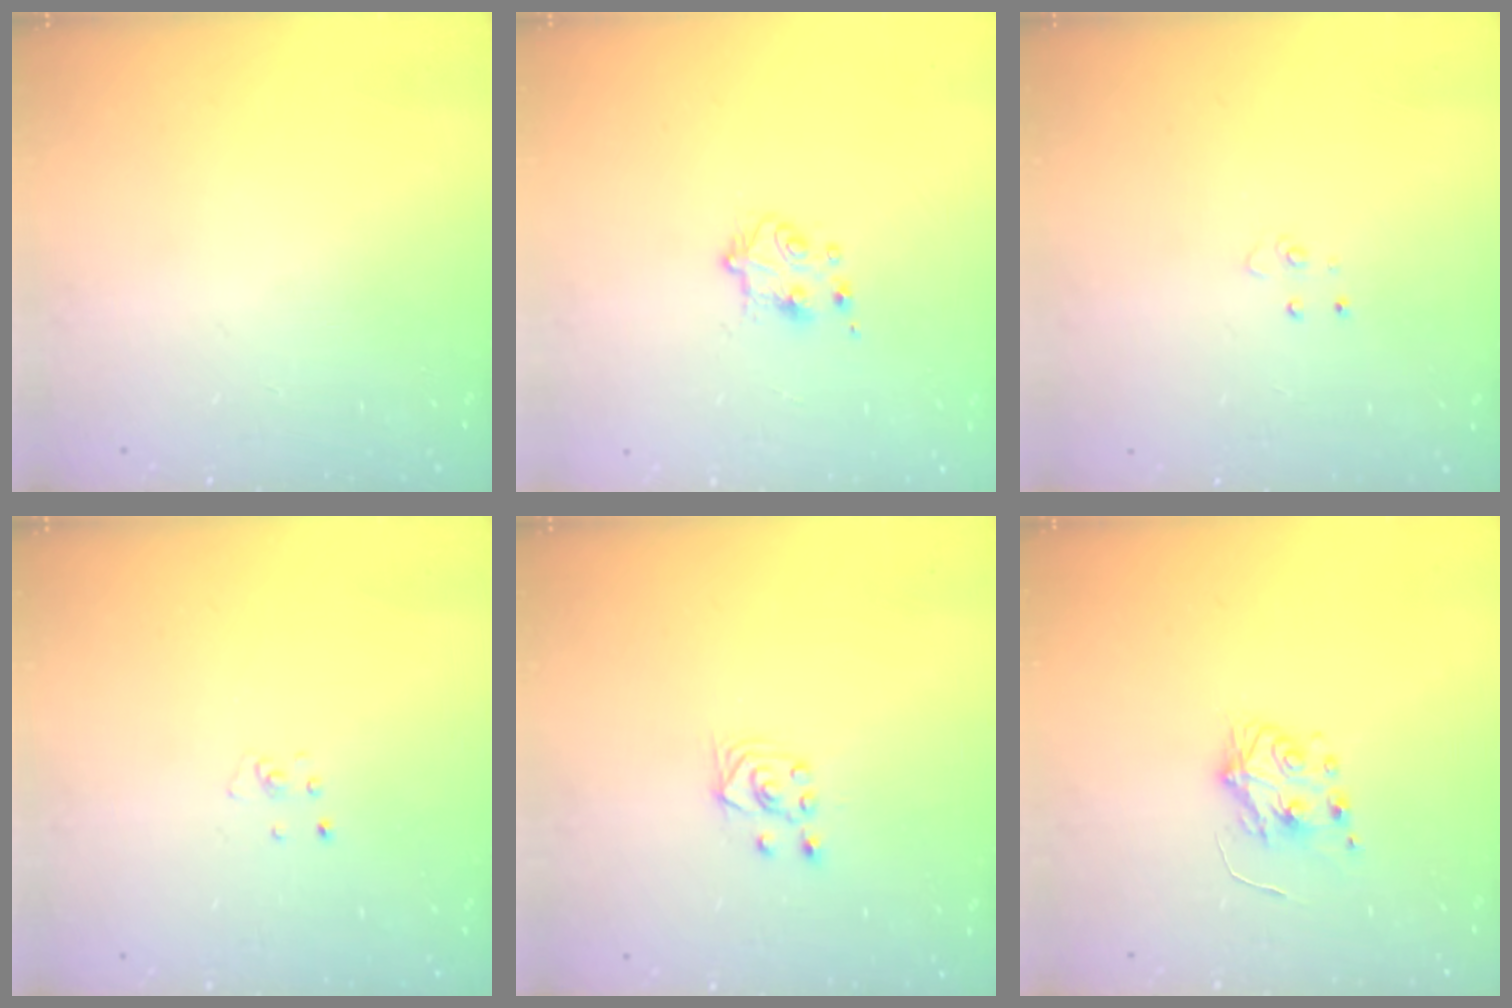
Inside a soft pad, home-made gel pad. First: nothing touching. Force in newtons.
{"total": 5.3, "press": 5.2, "slide": 0.6}
{"total": 3.4, "press": 3.4, "slide": 0.3}
{"total": 2.6, "press": 2.6, "slide": 0.3}
{"total": 2.6, "press": 2.5, "slide": 1.0}
{"total": 5.9, "press": 5.9, "slide": 0.6}